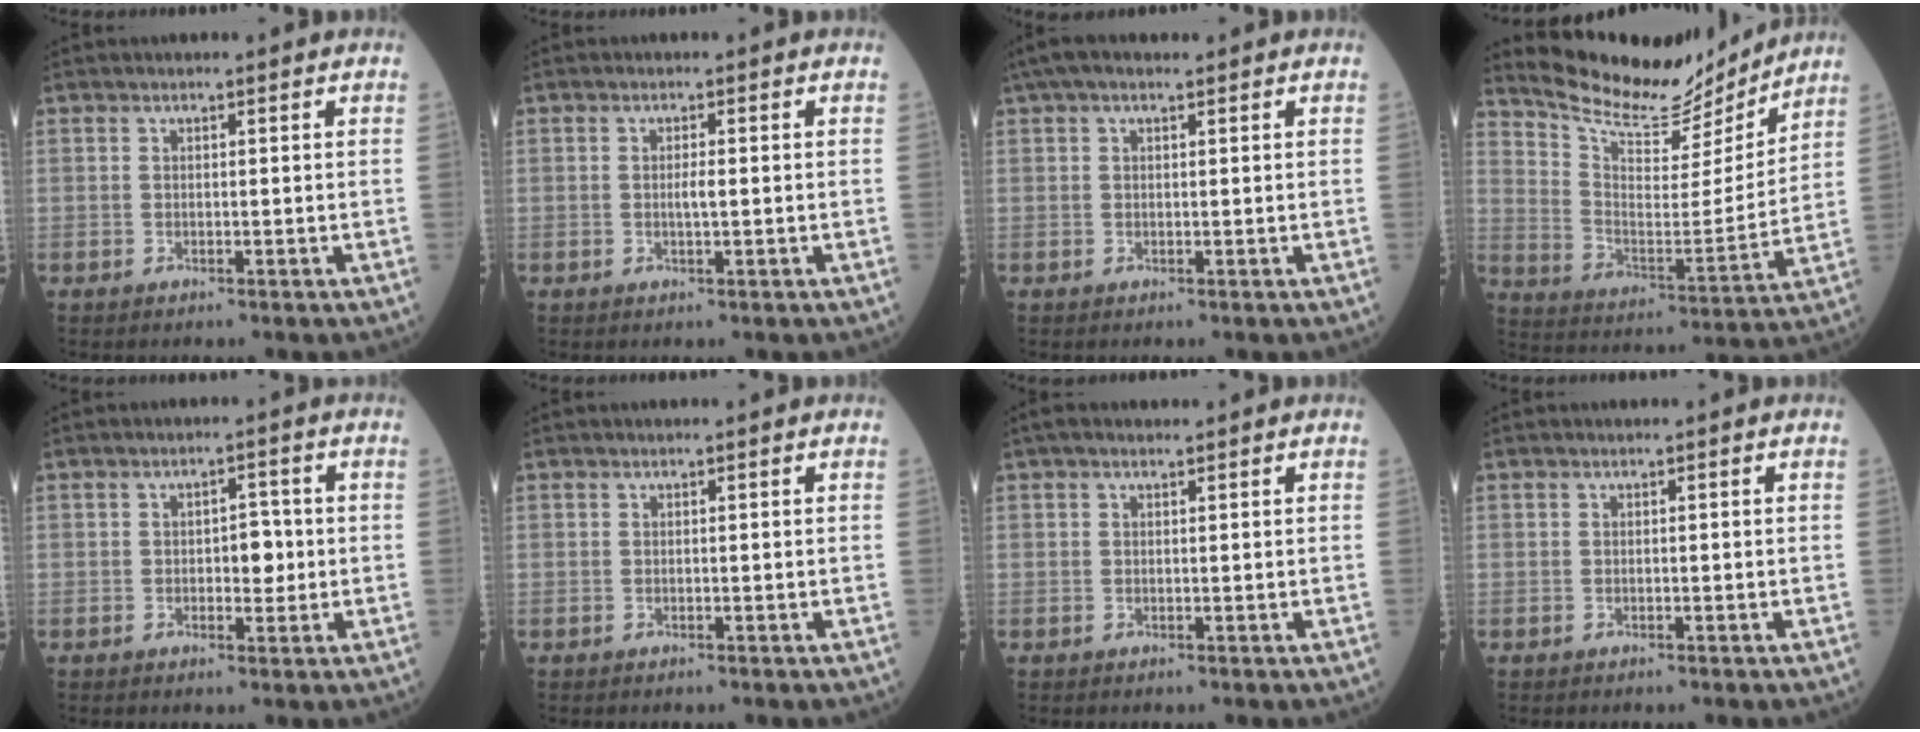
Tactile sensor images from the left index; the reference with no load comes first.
{"total": 1.4, "force": [-0.3, 0.1, 1.4], "torque": [-0.026, -0.003, -0.006]}
{"total": 4.6, "force": [3.1, 1.6, 3.1], "torque": [-0.062, 0.035, 0.053]}
{"total": 15.4, "force": [14.6, 3.2, 3.7], "torque": [-0.079, -0.023, 0.235]}
{"total": 3.4, "force": [-0.4, 1.8, 2.9], "torque": [-0.034, 0.005, -0.005]}
{"total": 0.0}
{"total": 1.7, "force": [1.1, 0.6, 1.1], "torque": [-0.020, 0.015, 0.016]}
{"total": 0.0}